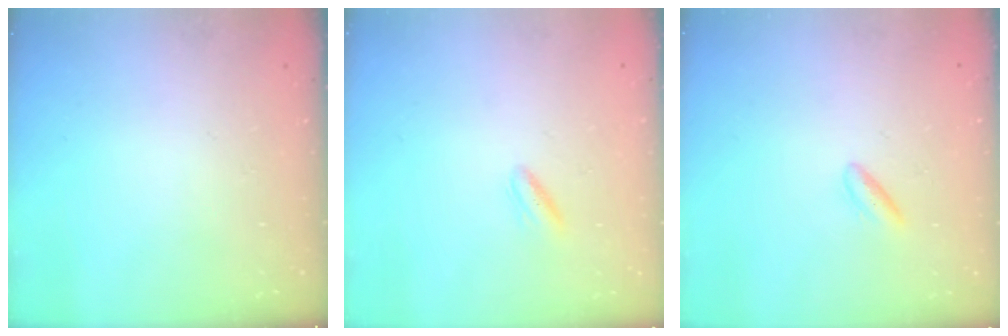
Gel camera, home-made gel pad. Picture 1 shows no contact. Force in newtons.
{"total": 3.5, "press": 3.4, "slide": 1.1}
{"total": 3.3, "press": 2.9, "slide": 1.6}